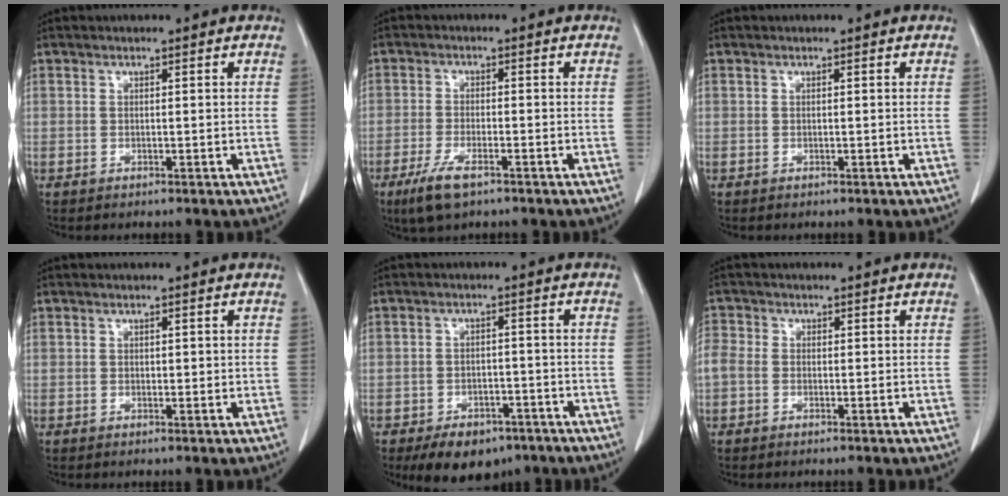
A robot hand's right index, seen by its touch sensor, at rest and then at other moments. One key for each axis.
{"total": 5.6, "fx": -3.5, "fy": 1.5, "fz": 4.1, "tx": -0.088, "ty": -0.011, "tz": -0.061}
{"total": 0.0}
{"total": 0.9, "fx": 0.2, "fy": 0.6, "fz": 0.7, "tx": -0.005, "ty": 0.000, "tz": 0.003}
{"total": 8.3, "fx": -5.7, "fy": 4.8, "fz": 3.7, "tx": -0.047, "ty": 0.006, "tz": -0.079}
{"total": 3.2, "fx": -0.3, "fy": 2.6, "fz": 1.9, "tx": -0.060, "ty": 0.015, "tz": -0.010}